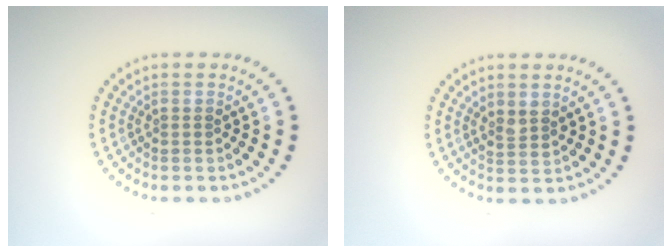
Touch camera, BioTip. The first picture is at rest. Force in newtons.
{"total": 1.3, "press": 1.2, "slide": 0.6}